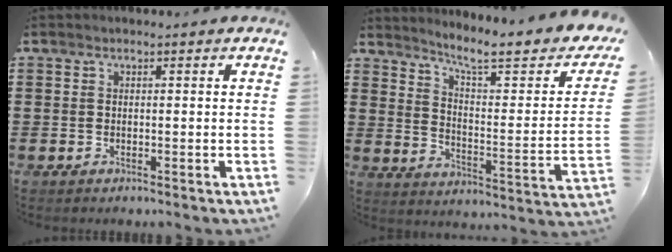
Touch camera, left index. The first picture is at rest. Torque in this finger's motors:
{"motor_torque": [2.14, 0.00, 0.23, 0.13]}